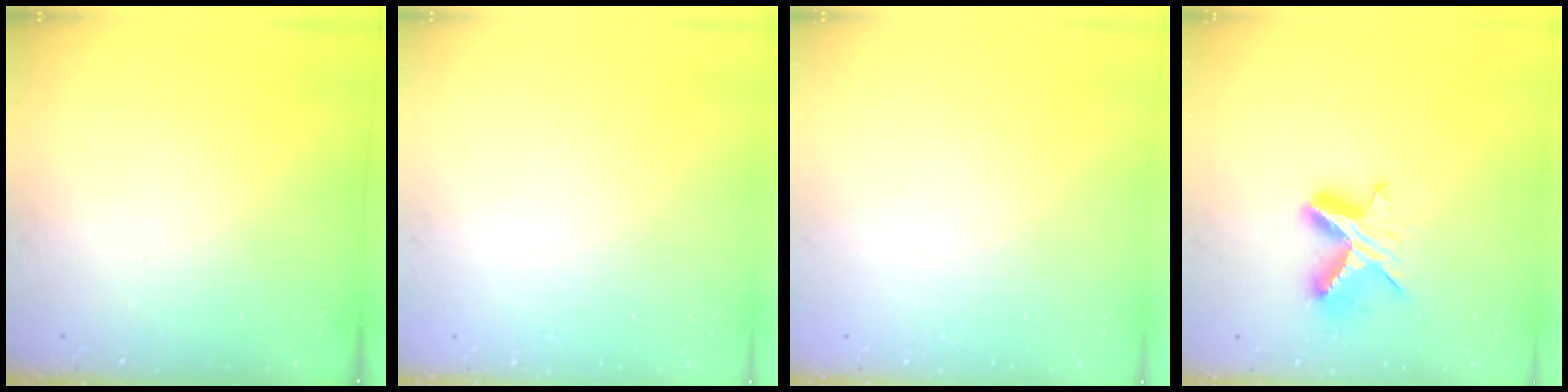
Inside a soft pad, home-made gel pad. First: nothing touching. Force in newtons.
{"total": 0.0}
{"total": 0.0}
{"total": 9.3, "press": 9.3, "slide": 0.7}